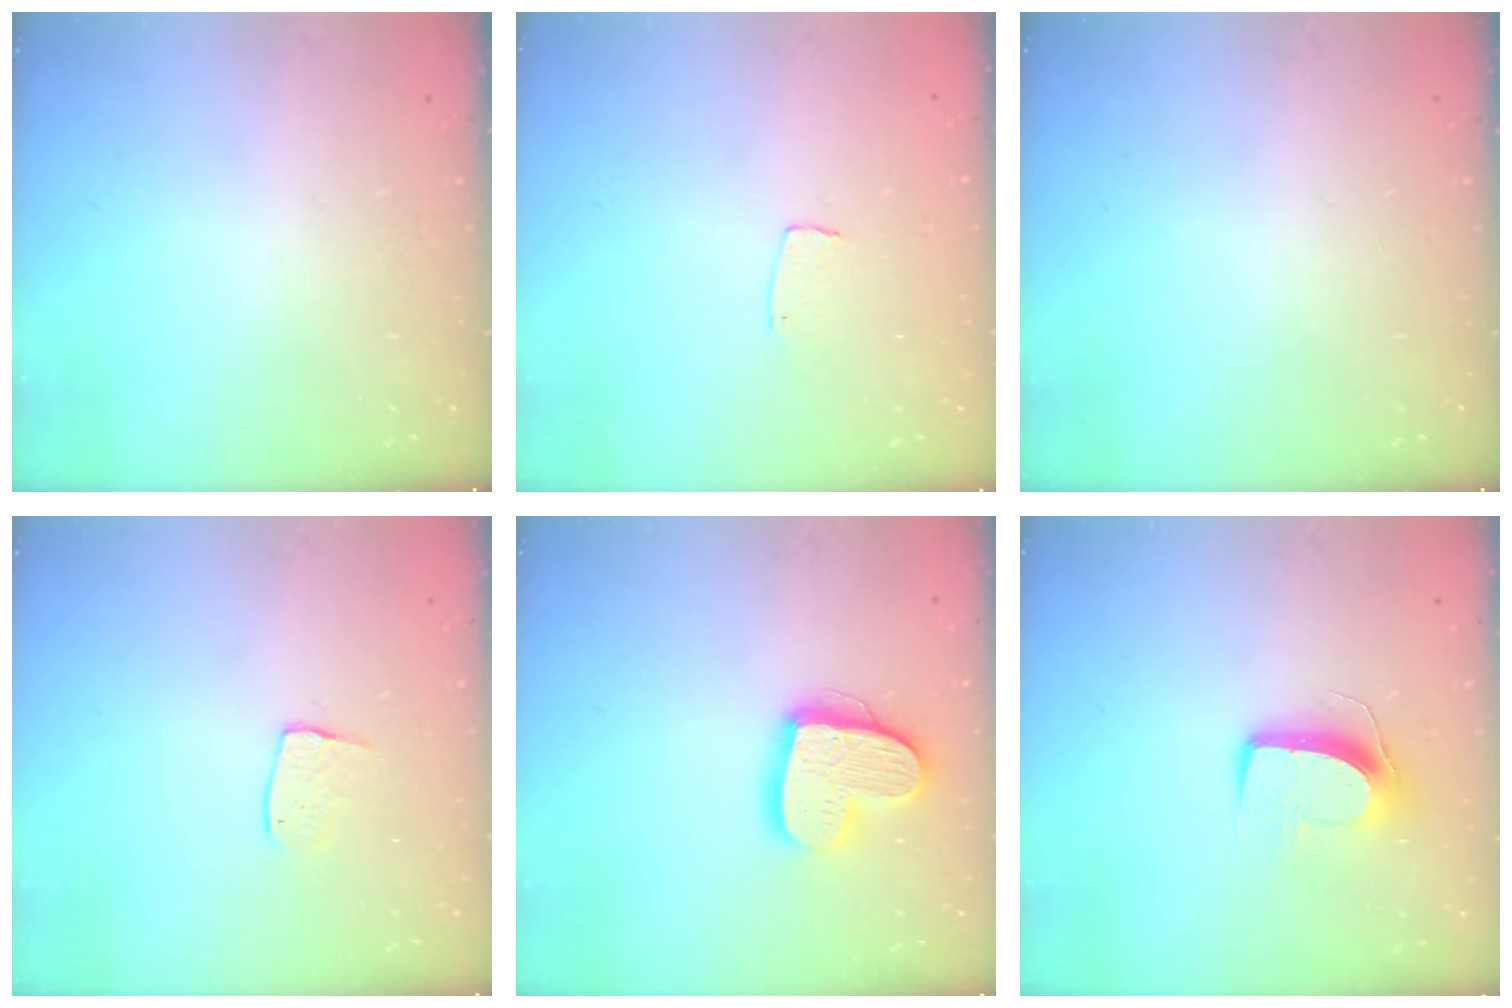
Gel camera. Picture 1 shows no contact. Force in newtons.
{"total": 4.3, "press": 4.3, "slide": 0.2}
{"total": 0.0}
{"total": 6.1, "press": 6.1, "slide": 0.3}
{"total": 16.2, "press": 16.2, "slide": 1.4}
{"total": 10.1, "press": 10.1, "slide": 0.1}